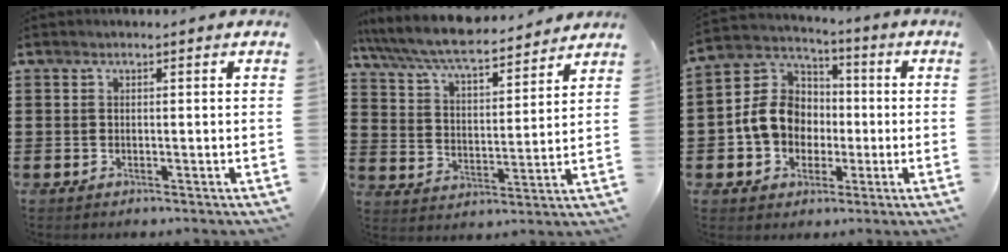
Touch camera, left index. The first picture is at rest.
{"total": 7.6, "force": [7.1, 0.7, 2.8], "torque": [-0.085, -0.040, 0.121]}
{"total": 9.5, "force": [-1.4, 8.4, 4.4], "torque": [-0.128, 0.020, -0.029]}